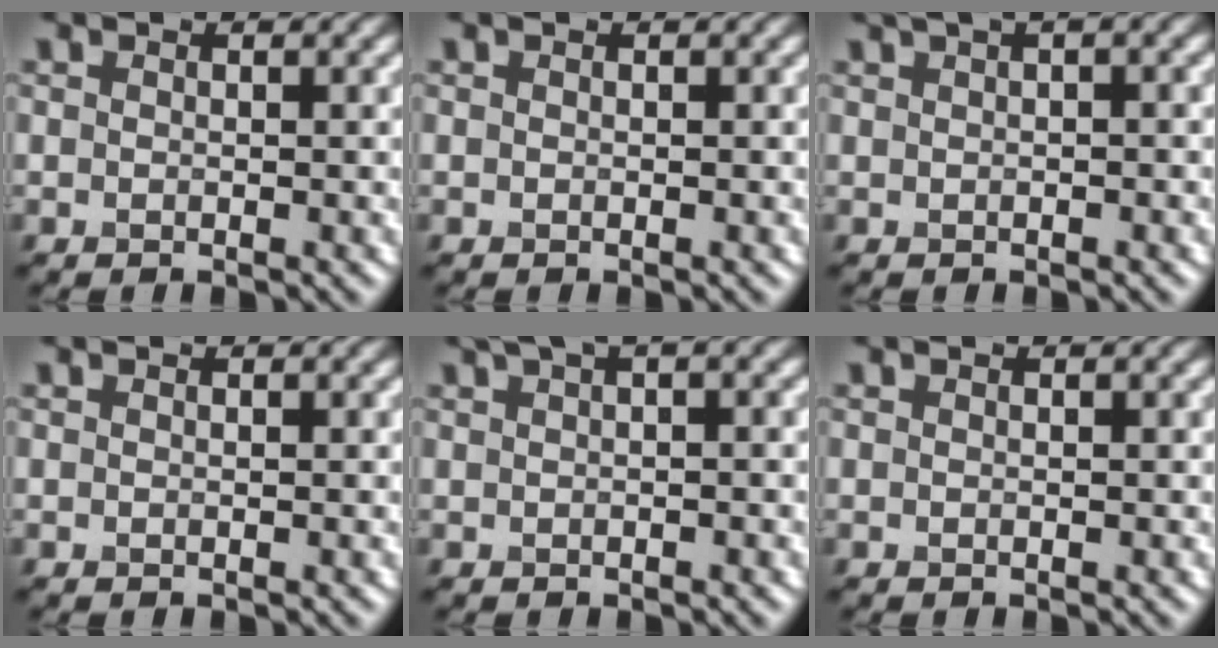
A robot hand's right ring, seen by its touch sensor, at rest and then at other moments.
{"total": 0.0}
{"total": 3.6, "force": [2.0, 1.1, 2.8], "torque": [-0.042, 0.017, 0.027]}
{"total": 0.0}
{"total": 2.7, "force": [1.6, 0.6, 2.1], "torque": [-0.032, 0.008, 0.026]}
{"total": 0.0}